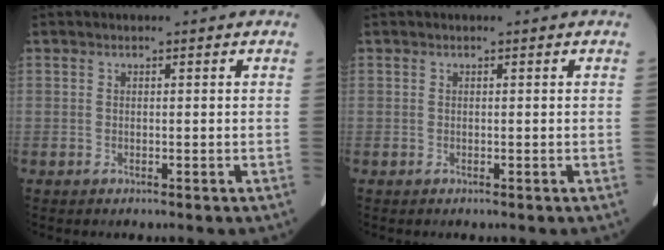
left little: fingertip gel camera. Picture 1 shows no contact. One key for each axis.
{"total": 0.0}